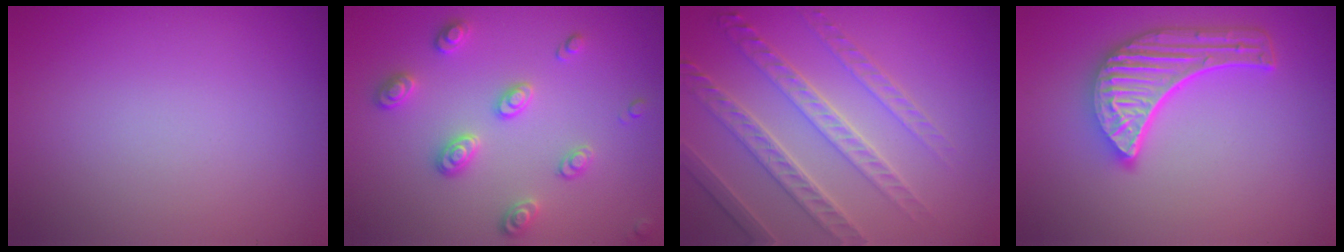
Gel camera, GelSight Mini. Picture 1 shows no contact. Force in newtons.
{"total": 2.8, "press": 2.6, "slide": 1.1}
{"total": 4.1, "press": 4.1, "slide": 0.2}
{"total": 5.9, "press": 4.5, "slide": 3.8}